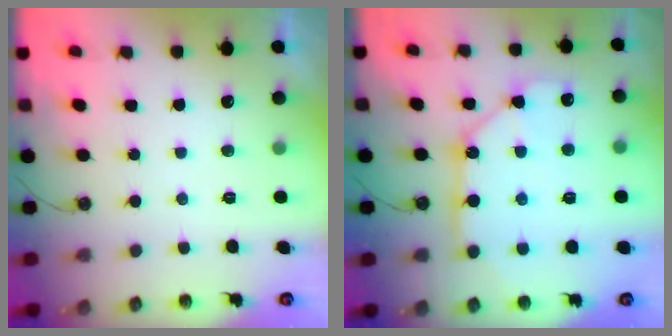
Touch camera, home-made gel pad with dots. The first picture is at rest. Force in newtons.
{"total": 12.0, "press": 11.9, "slide": 1.2}